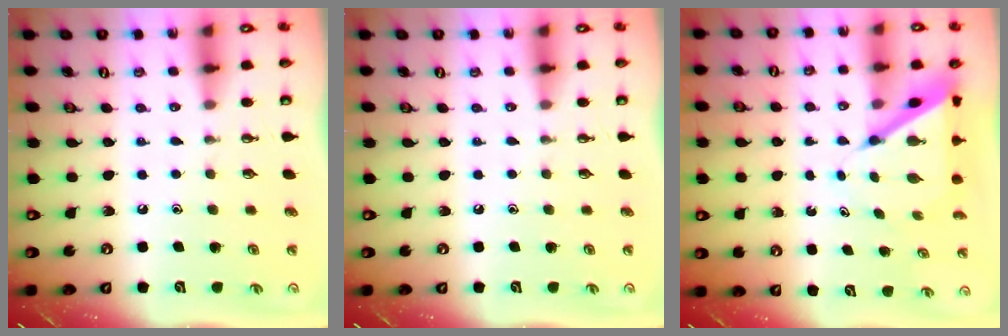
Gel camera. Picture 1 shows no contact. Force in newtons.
{"total": 0.0}
{"total": 6.6, "press": 6.6, "slide": 0.4}